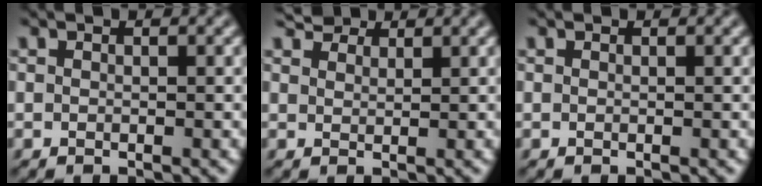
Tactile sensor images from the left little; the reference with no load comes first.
{"total": 2.8, "force": [2.4, 1.1, 0.8], "torque": [-0.026, -0.002, 0.048]}
{"total": 0.0}